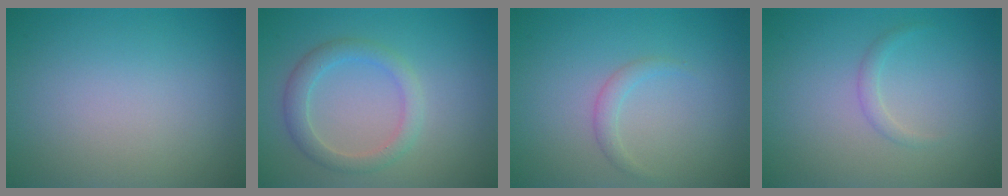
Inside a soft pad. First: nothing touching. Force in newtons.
{"total": 2.8, "press": 2.8, "slide": 0.1}
{"total": 1.1, "press": 1.1, "slide": 0.1}
{"total": 0.9, "press": 0.9, "slide": 0.0}